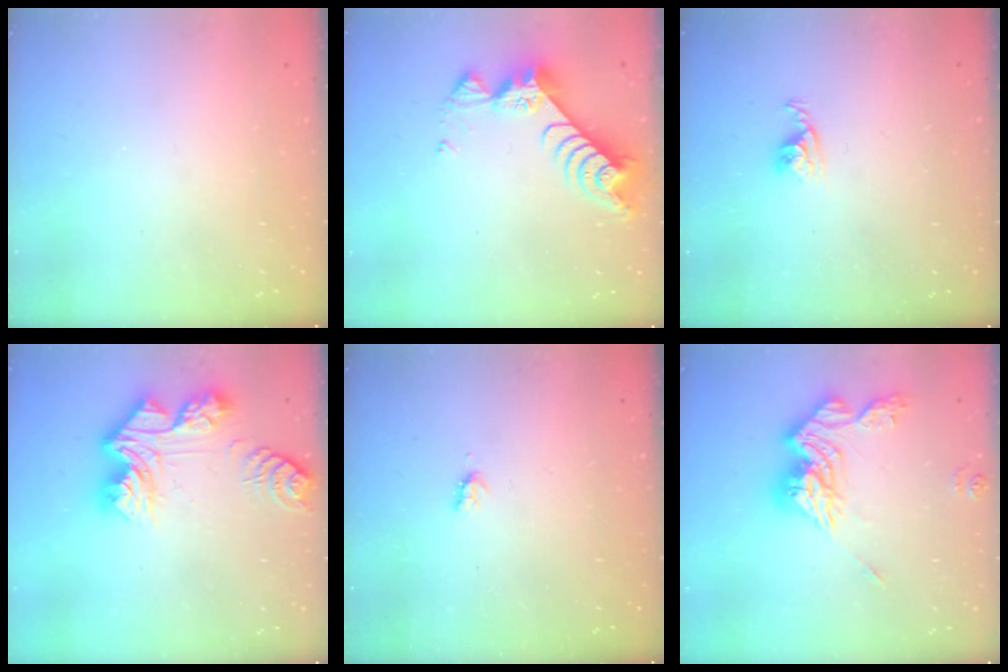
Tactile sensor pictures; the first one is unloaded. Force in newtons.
{"total": 9.1, "press": 9.1, "slide": 0.7}
{"total": 4.5, "press": 4.5, "slide": 0.4}
{"total": 14.1, "press": 14.1, "slide": 1.5}
{"total": 2.4, "press": 2.4, "slide": 0.4}
{"total": 15.1, "press": 15.1, "slide": 0.3}